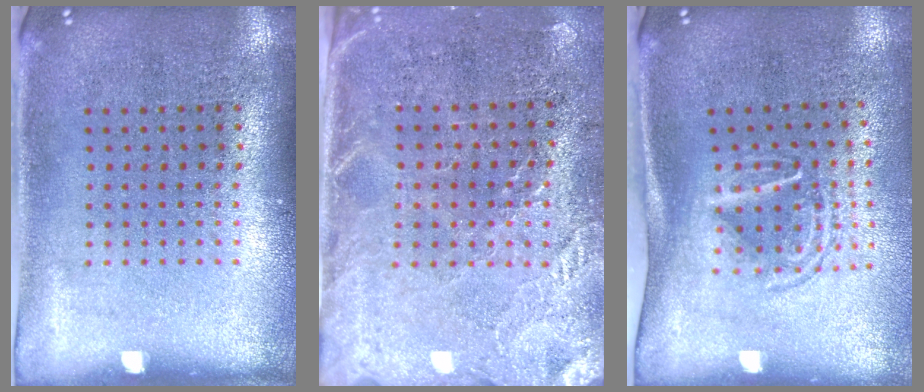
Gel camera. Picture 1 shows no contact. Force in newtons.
{"total": 3.1, "press": 2.8, "slide": 1.3}
{"total": 1.7, "press": 1.2, "slide": 1.2}